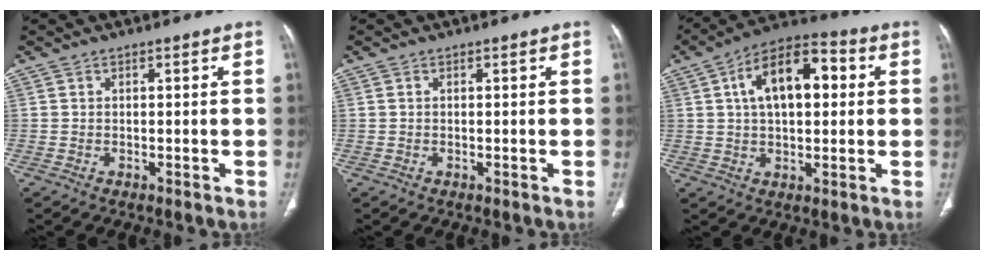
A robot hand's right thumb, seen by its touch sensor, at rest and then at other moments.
{"total": 0.0}
{"total": 14.6, "force": [3.4, 7.7, 12.0], "torque": [-0.182, 0.022, 0.050]}